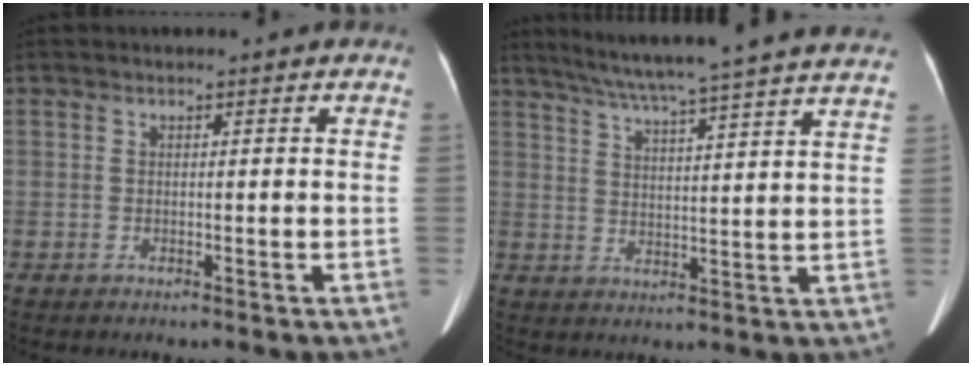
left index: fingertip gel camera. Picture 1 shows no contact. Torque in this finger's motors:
{"motor_torque": [0.65, -1.05, 0.10, 0.09]}